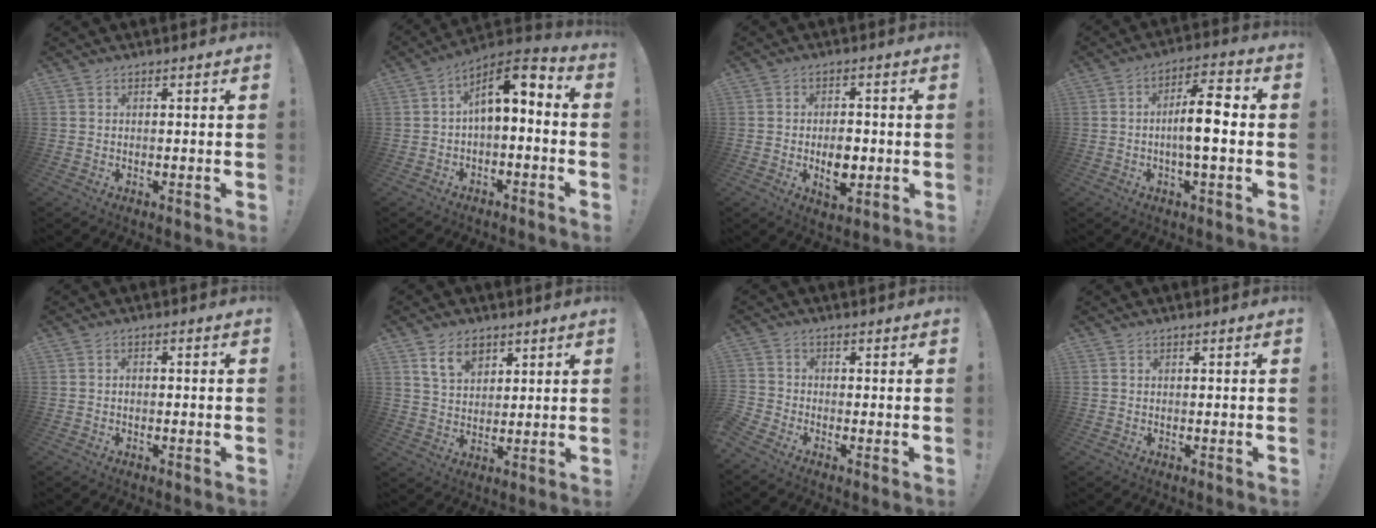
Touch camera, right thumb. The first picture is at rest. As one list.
[{"total": 7.4, "force": [0.8, 3.3, 6.6], "torque": [-0.099, -0.003, 0.016]}, {"total": 7.0, "force": [-1.5, 4.5, 5.1], "torque": [-0.071, 0.002, -0.026]}, {"total": 10.9, "force": [-1.0, 3.1, 10.4], "torque": [-0.174, 0.010, -0.023]}, {"total": 0.8, "force": [-0.6, 0.4, 0.4], "torque": [-0.012, 0.005, -0.010]}, {"total": 8.8, "force": [5.5, 5.7, 4.0], "torque": [-0.061, -0.022, 0.102]}, {"total": 2.6, "force": [-1.2, 1.9, 1.2], "torque": [-0.037, 0.003, -0.024]}, {"total": 0.0}]